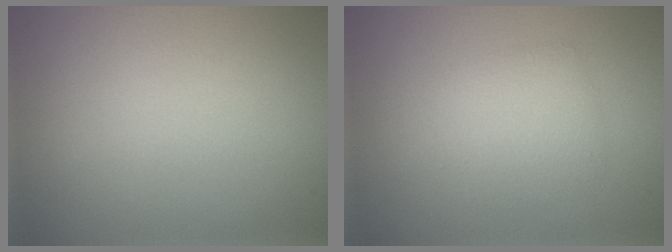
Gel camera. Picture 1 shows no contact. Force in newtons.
{"total": 2.7, "press": 2.7, "slide": 0.1}